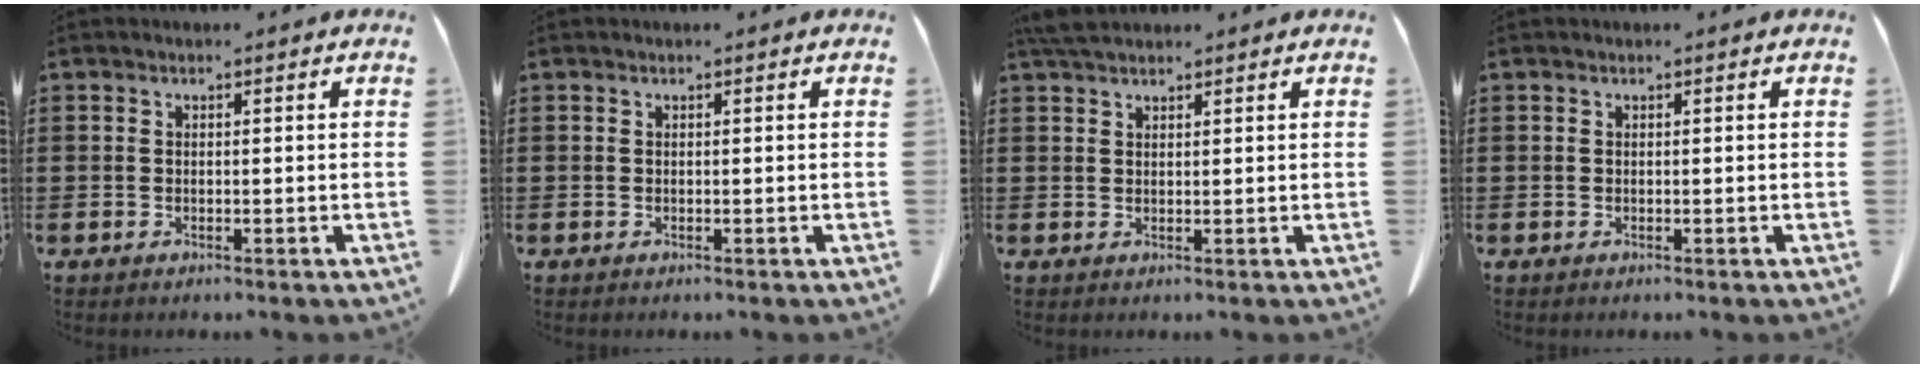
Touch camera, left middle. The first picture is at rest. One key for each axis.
{"total": 0.0}
{"total": 3.2, "fx": 2.7, "fy": 0.8, "fz": 1.5, "tx": -0.039, "ty": 0.001, "tz": 0.053}
{"total": 0.0}